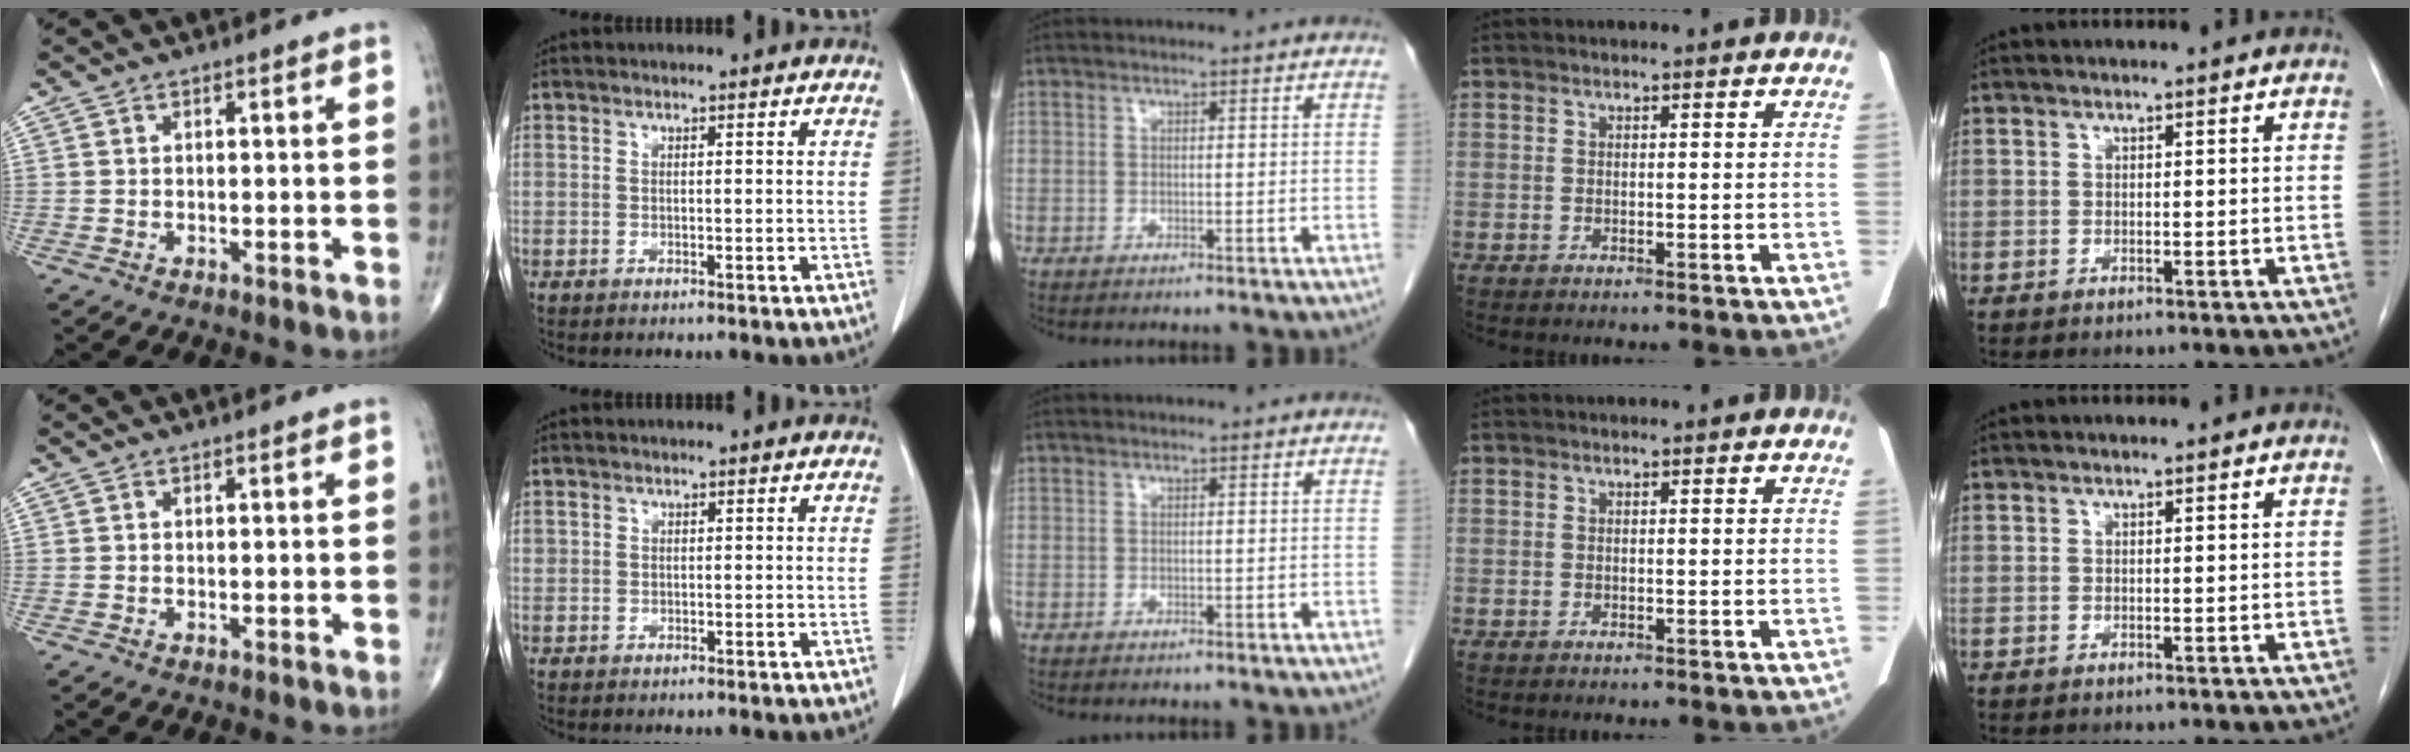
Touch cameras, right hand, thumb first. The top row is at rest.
{"index": {"total": 0.6, "force": [0.2, 0.5, 0.1], "torque": [0.009, 0.003, 0.000]}}